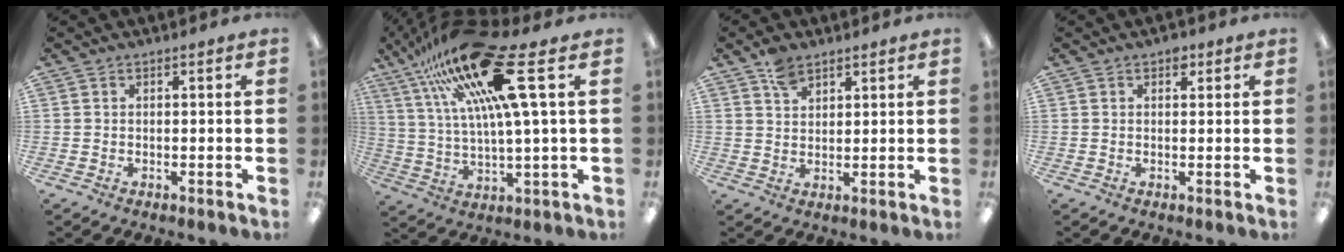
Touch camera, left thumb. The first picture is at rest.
{"total": 22.8, "force": [12.2, 4.7, 18.6], "torque": [-0.353, -0.052, 0.189]}
{"total": 4.5, "force": [3.3, 2.5, 1.9], "torque": [-0.029, -0.010, 0.060]}
{"total": 2.3, "force": [1.2, 1.5, 1.3], "torque": [-0.011, -0.002, 0.018]}